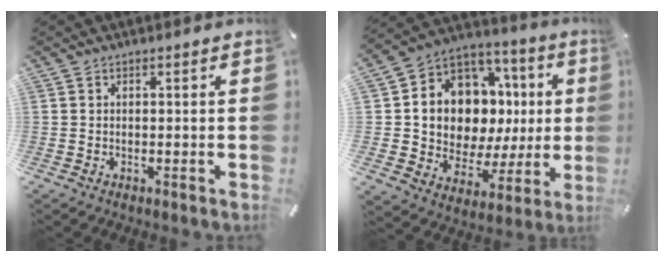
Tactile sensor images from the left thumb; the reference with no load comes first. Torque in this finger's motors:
{"motor_torque": [2.31, 2.70, 1.28, -0.93, 0.22]}